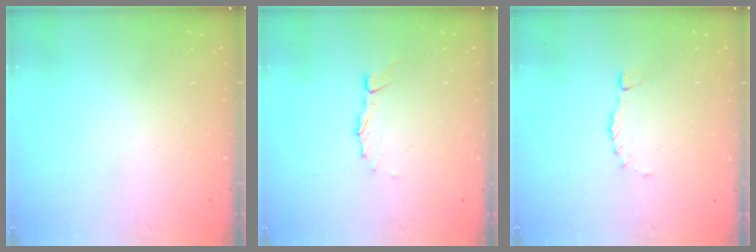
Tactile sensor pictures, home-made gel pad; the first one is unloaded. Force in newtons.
{"total": 4.0, "press": 4.0, "slide": 0.1}
{"total": 0.0}